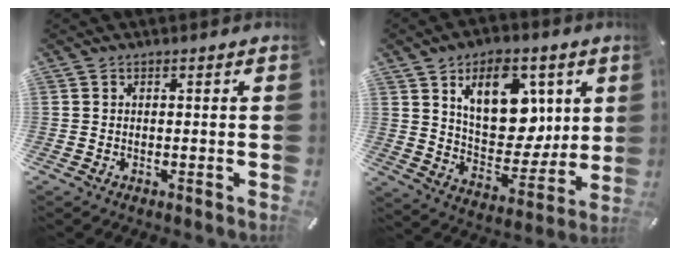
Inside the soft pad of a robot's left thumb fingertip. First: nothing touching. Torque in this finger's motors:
{"motor_torque": [2.47, 2.53, 1.47, -1.30, 0.14]}